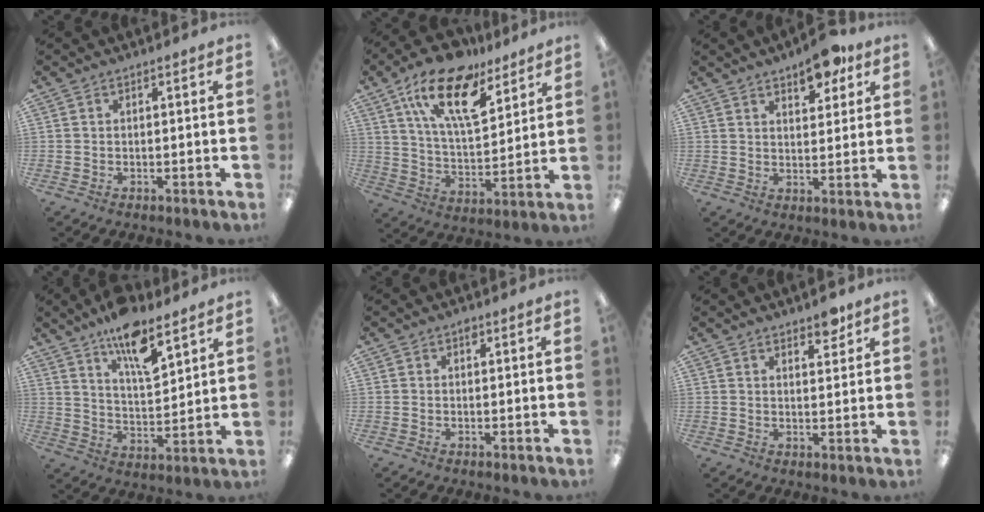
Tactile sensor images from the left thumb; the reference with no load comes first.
{"total": 19.1, "force": [12.0, 8.2, 12.3], "torque": [-0.214, -0.055, 0.209]}
{"total": 8.4, "force": [5.9, 3.7, 4.6], "torque": [-0.048, -0.035, 0.097]}
{"total": 13.7, "force": [9.6, 4.8, 8.5], "torque": [-0.138, -0.049, 0.164]}
{"total": 1.1, "force": [0.6, 0.7, 0.6], "torque": [-0.006, -0.001, 0.008]}
{"total": 4.3, "force": [3.5, 1.6, 1.9], "torque": [-0.010, -0.024, 0.057]}